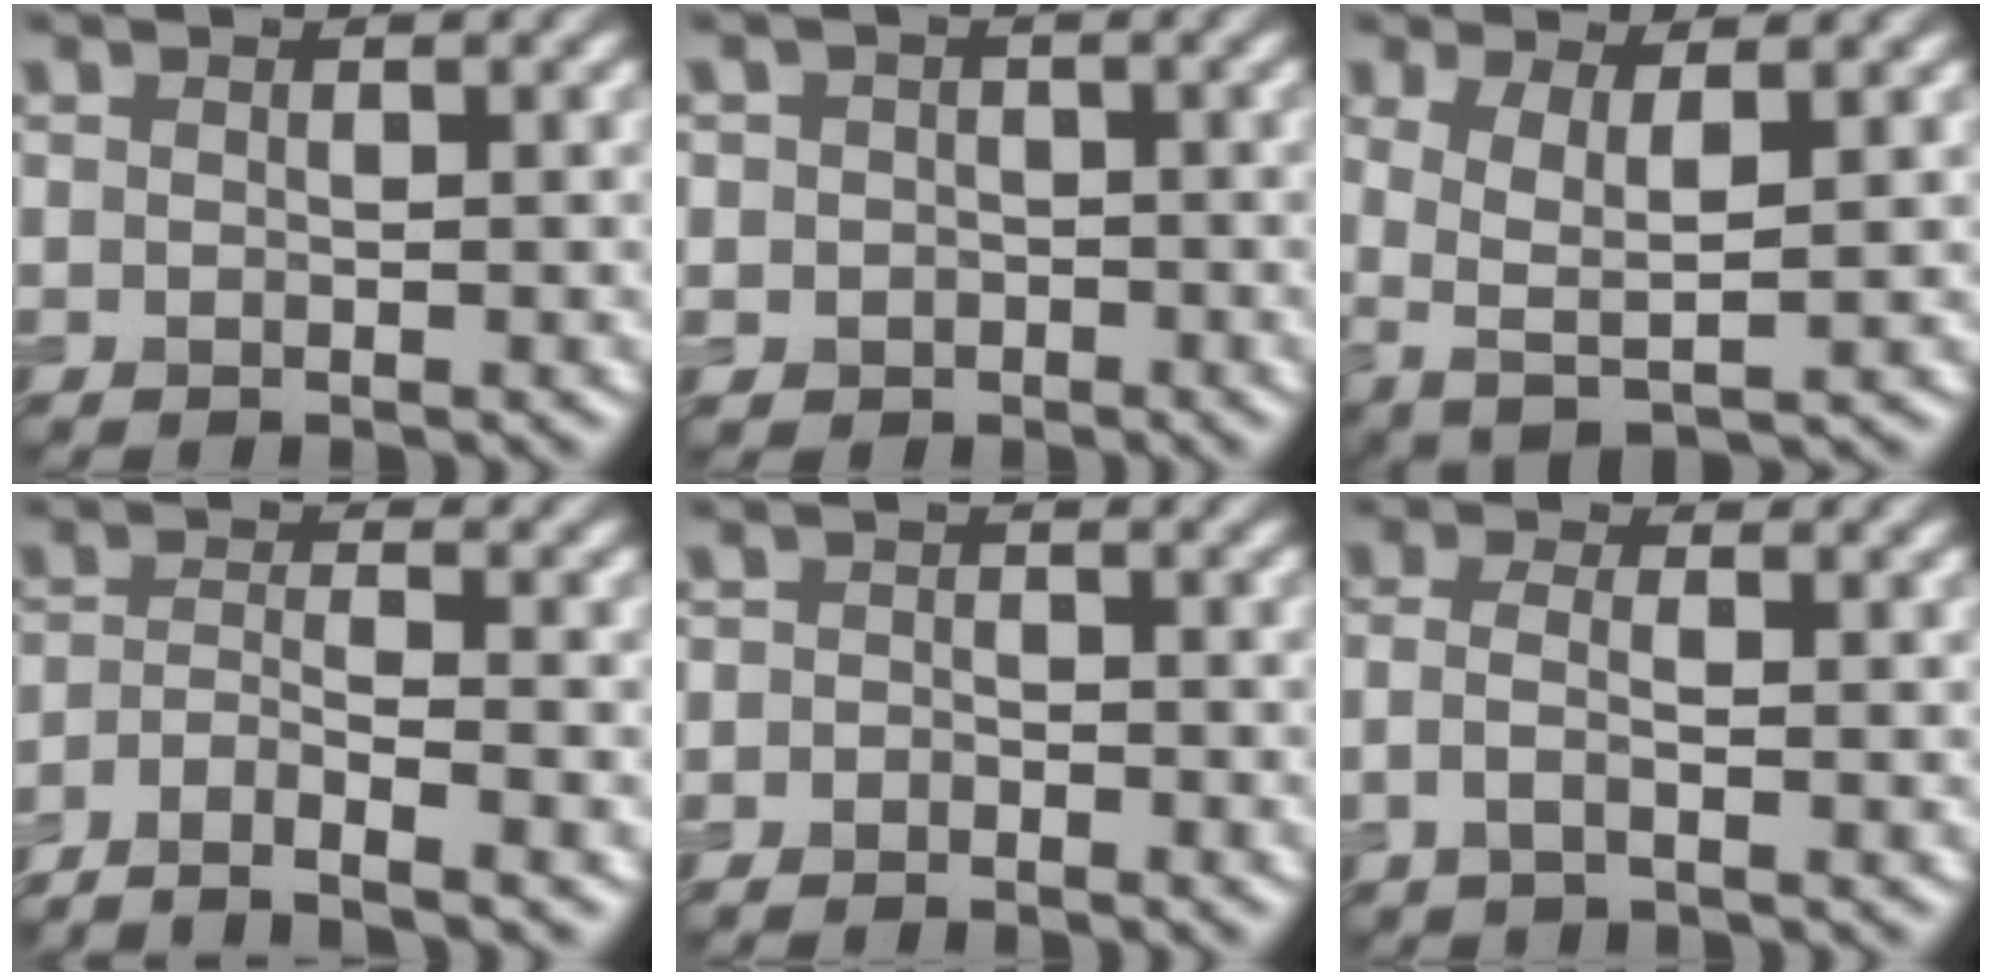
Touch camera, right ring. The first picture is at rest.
{"total": 2.5, "force": [-0.5, 2.4, 0.4], "torque": [0.017, 0.000, -0.016]}
{"total": 3.7, "force": [0.1, 1.2, 3.5], "torque": [-0.071, -0.005, 0.000]}
{"total": 5.7, "force": [-4.3, 1.4, 3.5], "torque": [-0.059, -0.004, -0.083]}
{"total": 1.4, "force": [-1.1, 0.9, 0.1], "torque": [0.003, 0.004, -0.022]}
{"total": 2.0, "force": [-0.7, 0.7, 1.7], "torque": [-0.039, 0.001, -0.022]}